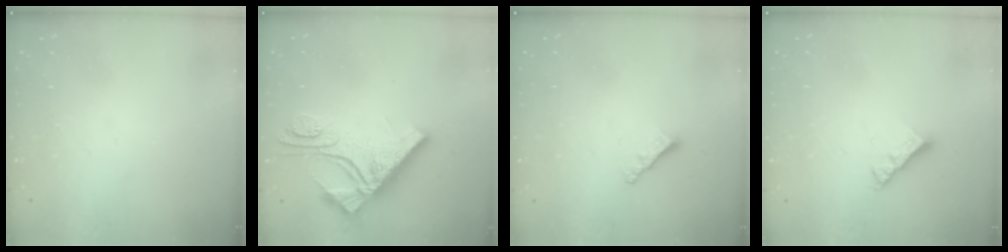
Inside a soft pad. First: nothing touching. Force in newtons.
{"total": 11.8, "press": 11.8, "slide": 1.2}
{"total": 2.9, "press": 2.9, "slide": 0.3}
{"total": 4.8, "press": 4.8, "slide": 0.5}